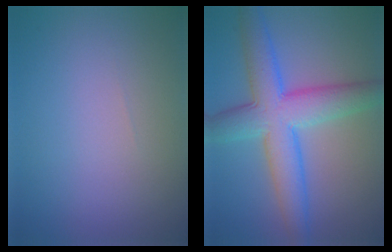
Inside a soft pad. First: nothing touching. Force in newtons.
{"total": 7.9, "press": 7.8, "slide": 0.2}